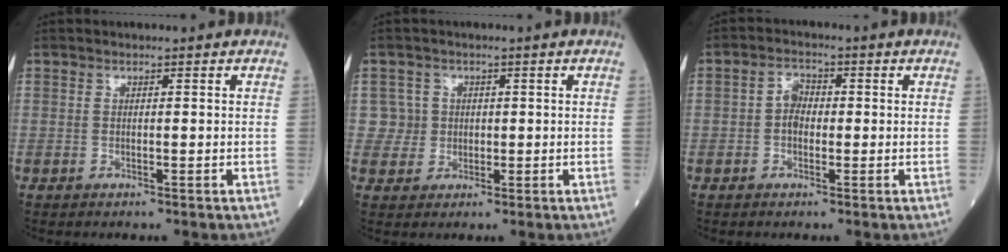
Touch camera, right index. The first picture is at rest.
{"total": 3.2, "force": [0.6, 3.1, -0.4], "torque": [0.019, 0.007, 0.009]}
{"total": 2.8, "force": [-0.3, 1.9, 2.0], "torque": [-0.035, 0.012, -0.009]}